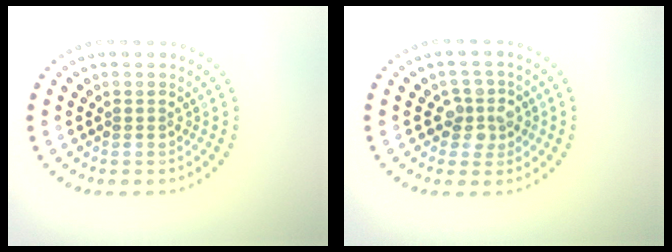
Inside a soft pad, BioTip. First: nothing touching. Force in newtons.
{"total": 2.5, "press": 2.2, "slide": 1.2}